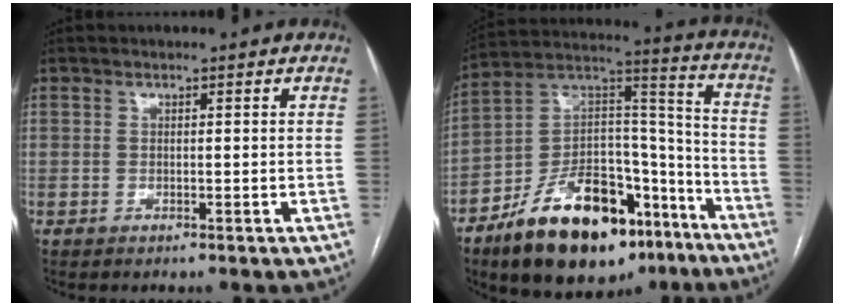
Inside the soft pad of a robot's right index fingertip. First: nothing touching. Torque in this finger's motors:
{"motor_torque": [1.07, -1.07, 0.75, 0.21]}